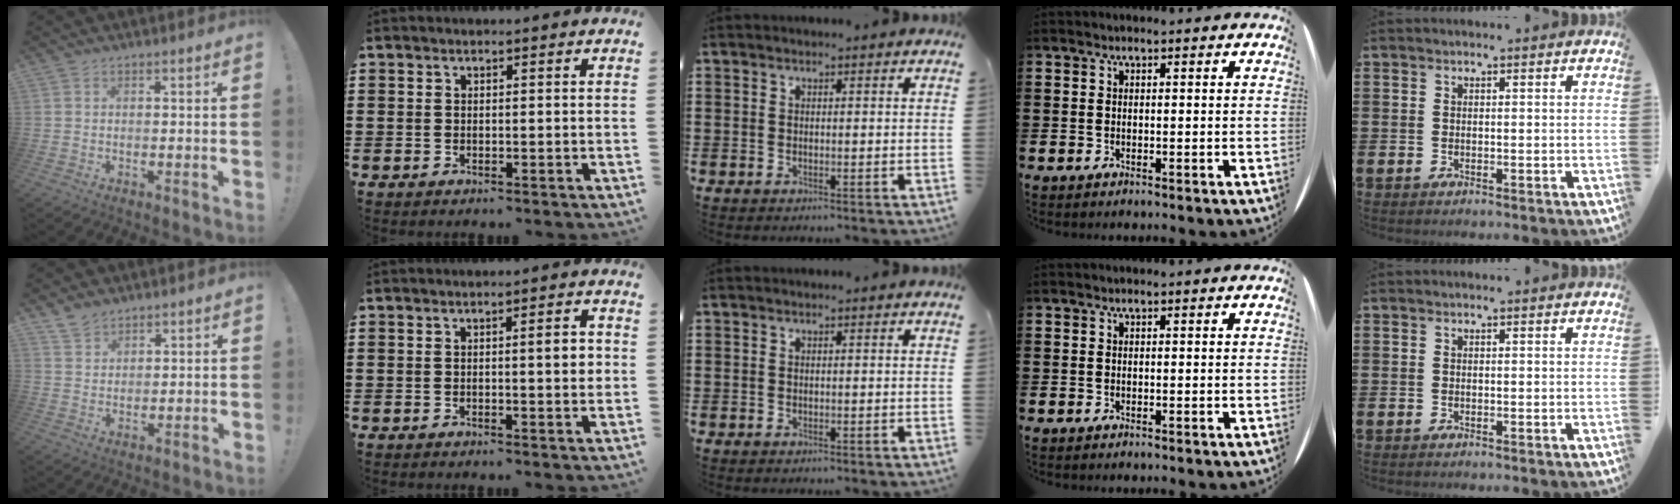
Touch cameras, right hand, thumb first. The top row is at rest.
{"thumb": {"total": 4.2, "force": [3.7, 2.0, 0.7], "torque": [-0.009, -0.024, 0.071]}, "index": {"total": 3.1, "force": [0.2, 0.4, 3.1], "torque": [-0.044, -0.002, 0.001]}}